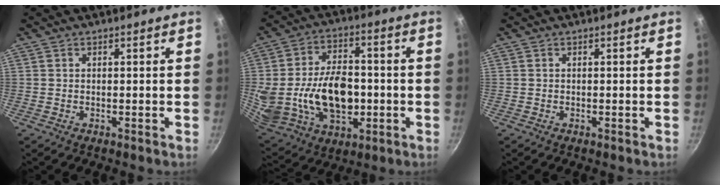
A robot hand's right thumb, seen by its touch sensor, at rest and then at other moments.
{"total": 22.9, "force": [-1.8, 15.4, 16.9], "torque": [-0.310, 0.015, -0.013]}
{"total": 0.0}